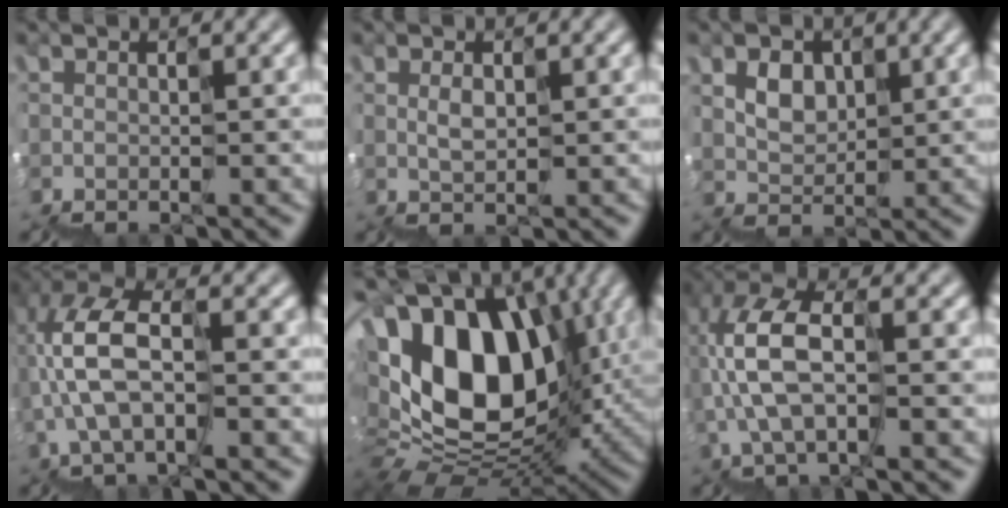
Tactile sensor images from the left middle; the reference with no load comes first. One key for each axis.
{"total": 1.0, "fx": 0.6, "fy": -0.3, "fz": -0.7, "tx": -0.004, "ty": 0.012, "tz": 0.016}
{"total": 2.2, "fx": 1.5, "fy": 1.0, "fz": -1.3, "tx": 0.008, "ty": 0.018, "tz": 0.028}
{"total": 6.7, "fx": 0.0, "fy": 3.2, "fz": 5.9, "tx": -0.164, "ty": 0.035, "tz": -0.003}
{"total": 13.4, "fx": 3.3, "fy": 9.7, "fz": 8.6, "tx": -0.155, "ty": 0.024, "tz": 0.051}
{"total": 6.2, "fx": 0.4, "fy": 2.7, "fz": 5.5, "tx": -0.150, "ty": 0.035, "tz": 0.004}